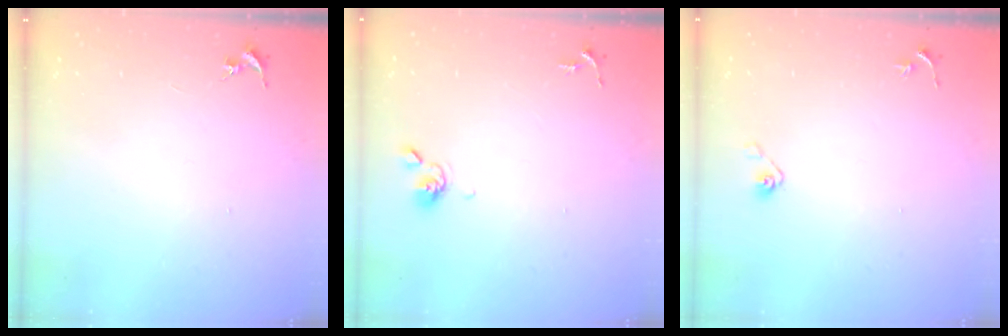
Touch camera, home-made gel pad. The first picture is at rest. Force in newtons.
{"total": 4.7, "press": 4.7, "slide": 0.7}
{"total": 4.0, "press": 3.4, "slide": 2.0}